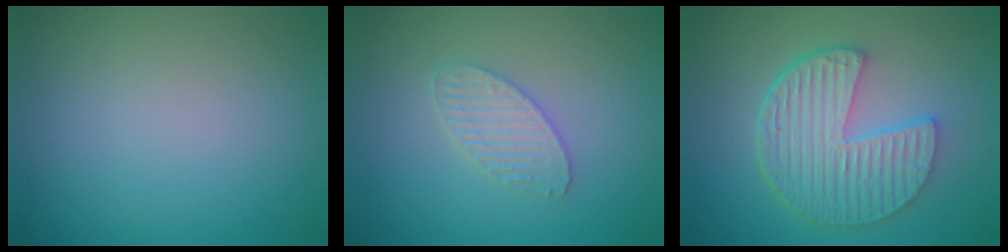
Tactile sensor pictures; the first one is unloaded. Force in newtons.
{"total": 2.3, "press": 2.3, "slide": 0.2}
{"total": 6.5, "press": 4.9, "slide": 4.2}